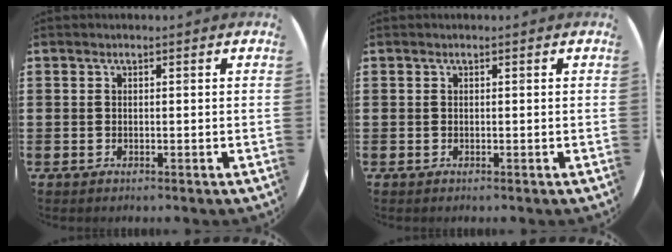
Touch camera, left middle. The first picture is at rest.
{"total": 0.0}